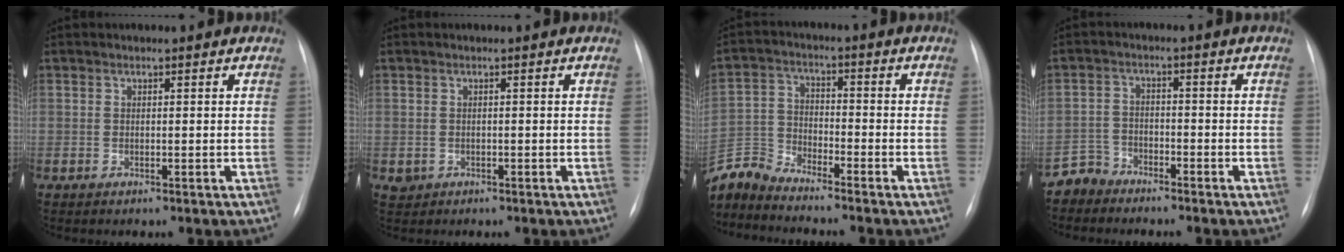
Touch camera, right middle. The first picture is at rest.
{"total": 1.3, "force": [-0.4, 1.2, 0.3], "torque": [-0.004, 0.003, -0.001]}
{"total": 7.7, "force": [-7.6, 0.2, 0.8], "torque": [-0.023, 0.001, -0.155]}
{"total": 3.6, "force": [-3.2, 1.5, -0.7], "torque": [0.016, 0.001, -0.065]}